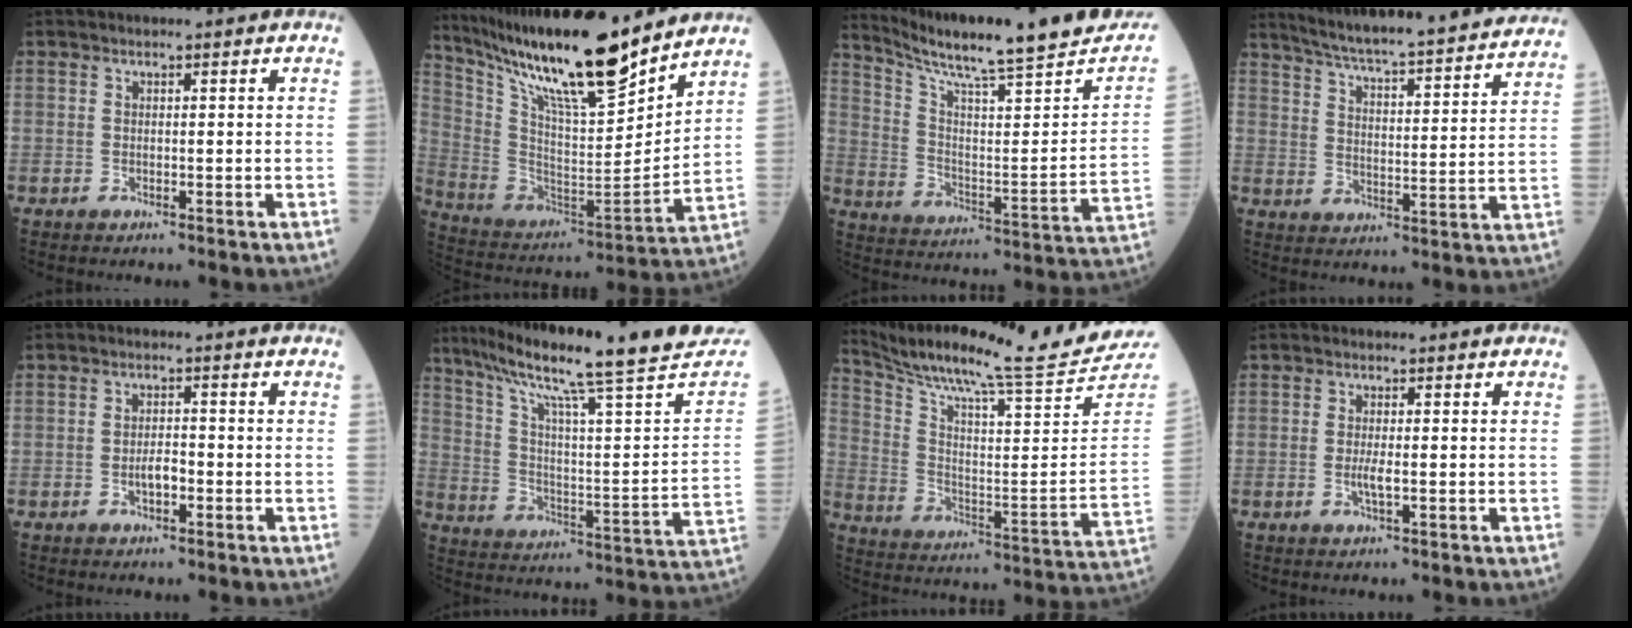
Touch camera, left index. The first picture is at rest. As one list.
[{"total": 22.2, "force": [18.0, 2.2, 12.9], "torque": [-0.233, -0.014, 0.318]}, {"total": 21.8, "force": [18.6, 0.3, 11.2], "torque": [-0.178, -0.055, 0.263]}, {"total": 25.8, "force": [23.4, 1.2, 10.9], "torque": [-0.173, -0.034, 0.307]}, {"total": 2.4, "force": [-1.1, 0.9, 2.0], "torque": [-0.035, 0.001, -0.019]}, {"total": 26.5, "force": [21.6, -0.1, 15.4], "torque": [-0.250, -0.054, 0.297]}, {"total": 22.4, "force": [20.9, -3.0, 7.3], "torque": [-0.151, -0.123, 0.305]}, {"total": 1.8, "force": [-0.5, 0.1, 1.8], "torque": [-0.039, -0.006, -0.009]}]